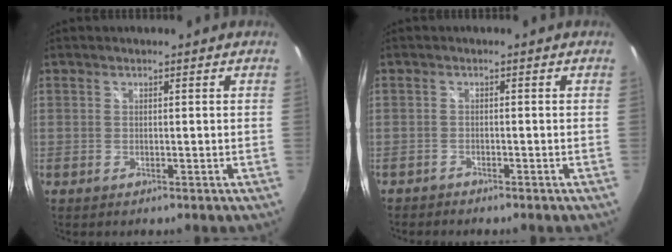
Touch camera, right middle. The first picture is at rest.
{"total": 1.5, "force": [-1.4, 0.5, -0.1], "torque": [-0.004, -0.001, -0.028]}